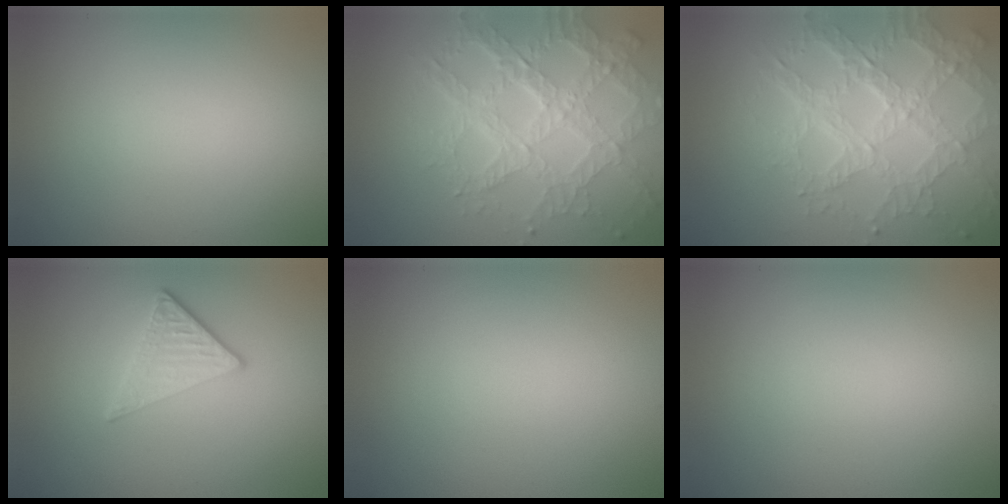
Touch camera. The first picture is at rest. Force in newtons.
{"total": 7.2, "press": 5.0, "slide": 5.1}
{"total": 7.0, "press": 5.0, "slide": 4.9}
{"total": 2.9, "press": 2.6, "slide": 1.3}
{"total": 0.0}
{"total": 0.0}